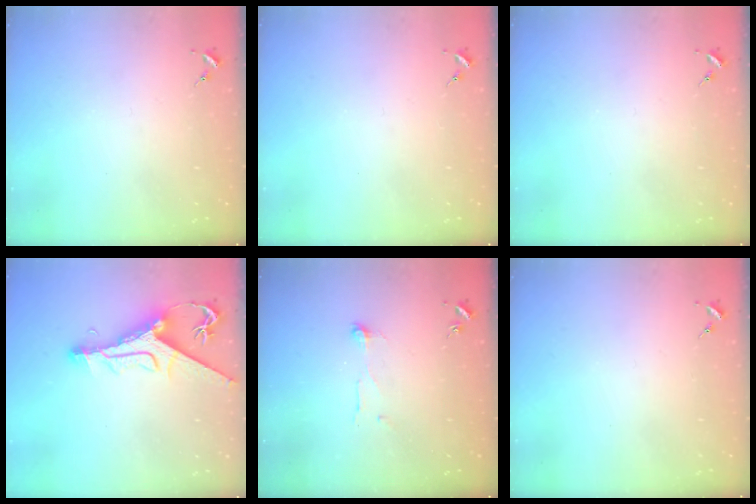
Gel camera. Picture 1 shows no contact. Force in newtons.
{"total": 0.0}
{"total": 0.0}
{"total": 12.4, "press": 12.4, "slide": 1.3}
{"total": 4.1, "press": 4.1, "slide": 0.3}
{"total": 0.0}